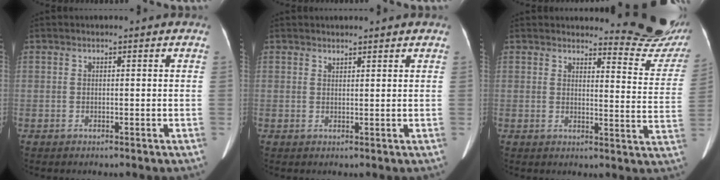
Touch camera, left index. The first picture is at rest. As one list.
[{"total": 2.1, "force": [1.9, 0.4, 0.6], "torque": [-0.008, -0.005, 0.020]}, {"total": 11.3, "force": [11.2, 0.9, 1.5], "torque": [0.002, -0.109, 0.101]}]